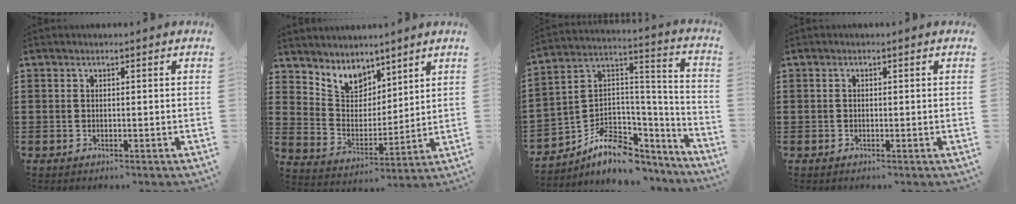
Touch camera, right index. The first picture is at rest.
{"total": 6.5, "force": [5.3, 3.7, 1.0], "torque": [-0.055, -0.026, 0.101]}
{"total": 8.9, "force": [-5.1, 6.0, 4.1], "torque": [-0.095, 0.001, -0.089]}
{"total": 0.0}